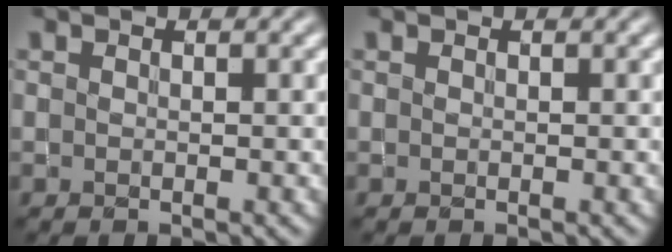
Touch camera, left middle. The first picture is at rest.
{"total": 0.0}